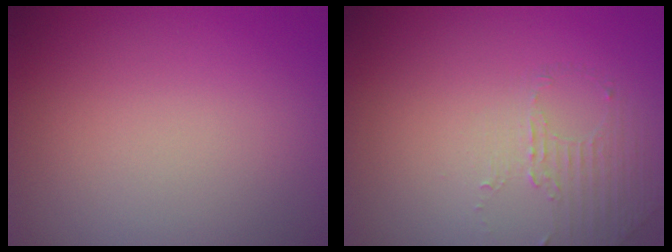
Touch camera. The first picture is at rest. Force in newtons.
{"total": 1.4, "press": 0.6, "slide": 1.2}